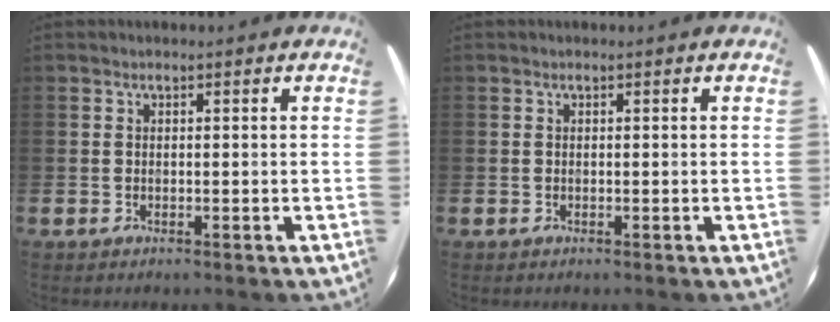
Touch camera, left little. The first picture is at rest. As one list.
[{"total": 0.0}]